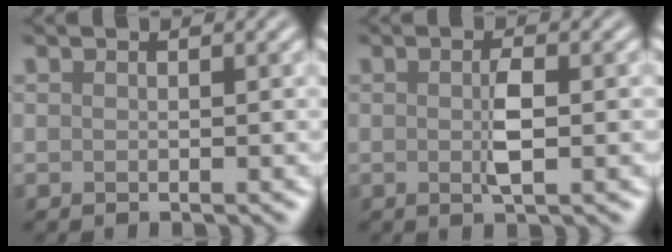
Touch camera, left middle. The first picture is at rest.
{"total": 2.2, "force": [0.1, 0.5, 2.1], "torque": [-0.042, -0.003, -0.002]}